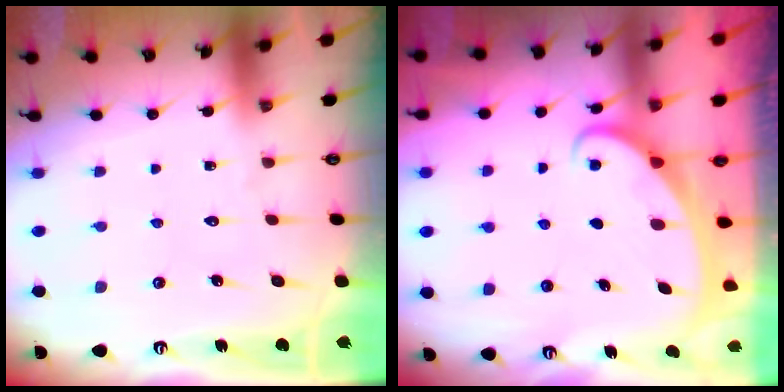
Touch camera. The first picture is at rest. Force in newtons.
{"total": 2.1, "press": 2.1, "slide": 0.4}